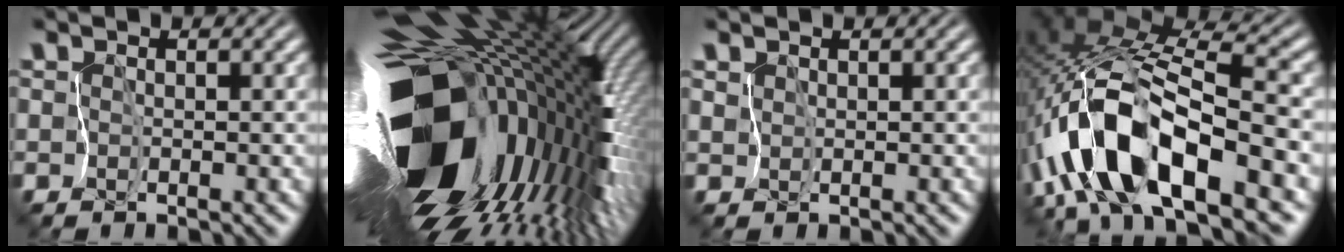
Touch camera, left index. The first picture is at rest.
{"total": 19.1, "force": [-2.5, 10.0, 16.1], "torque": [-0.305, -0.062, -0.022]}
{"total": 1.2, "force": [0.9, 0.7, 0.2], "torque": [-0.014, 0.006, 0.023]}
{"total": 11.2, "force": [-4.8, 4.4, 9.1], "torque": [-0.195, 0.004, -0.071]}